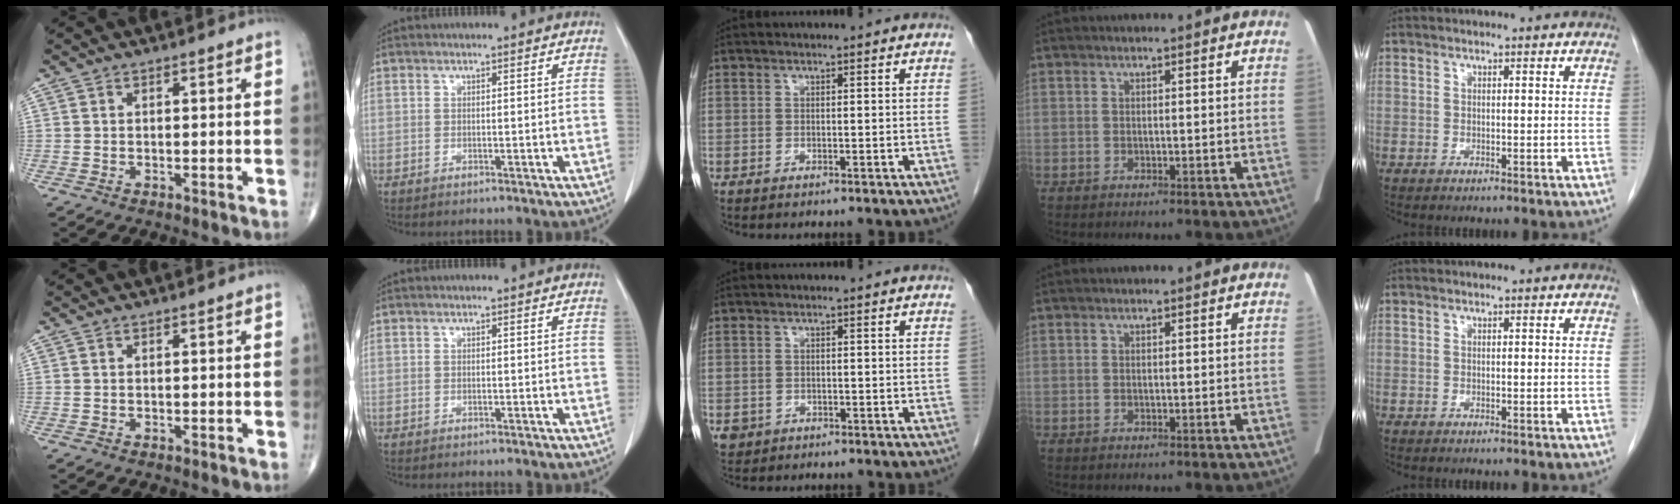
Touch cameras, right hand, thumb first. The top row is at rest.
{"middle": {"total": 1.8, "force": [-0.7, 1.6, 0.4], "torque": [-0.007, 0.004, -0.006]}}